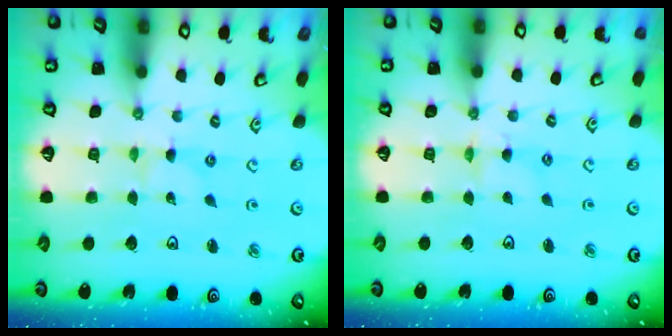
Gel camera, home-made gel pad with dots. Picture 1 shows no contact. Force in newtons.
{"total": 2.0, "press": 2.0, "slide": 0.3}